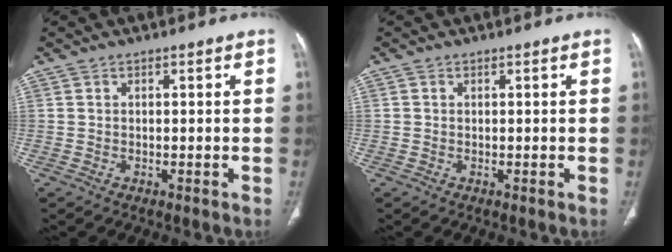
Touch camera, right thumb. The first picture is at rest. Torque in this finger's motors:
{"motor_torque": [-0.26, 0.02, -0.27, 0.07, 0.03]}